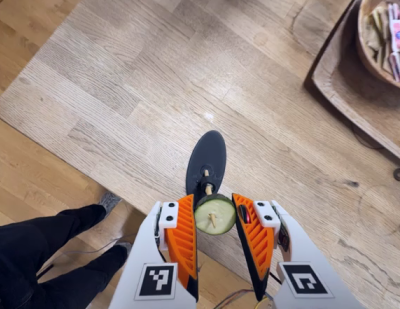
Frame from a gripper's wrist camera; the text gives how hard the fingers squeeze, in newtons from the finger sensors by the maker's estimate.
{"total": 7.7, "left": 8.0, "right": 7.5}